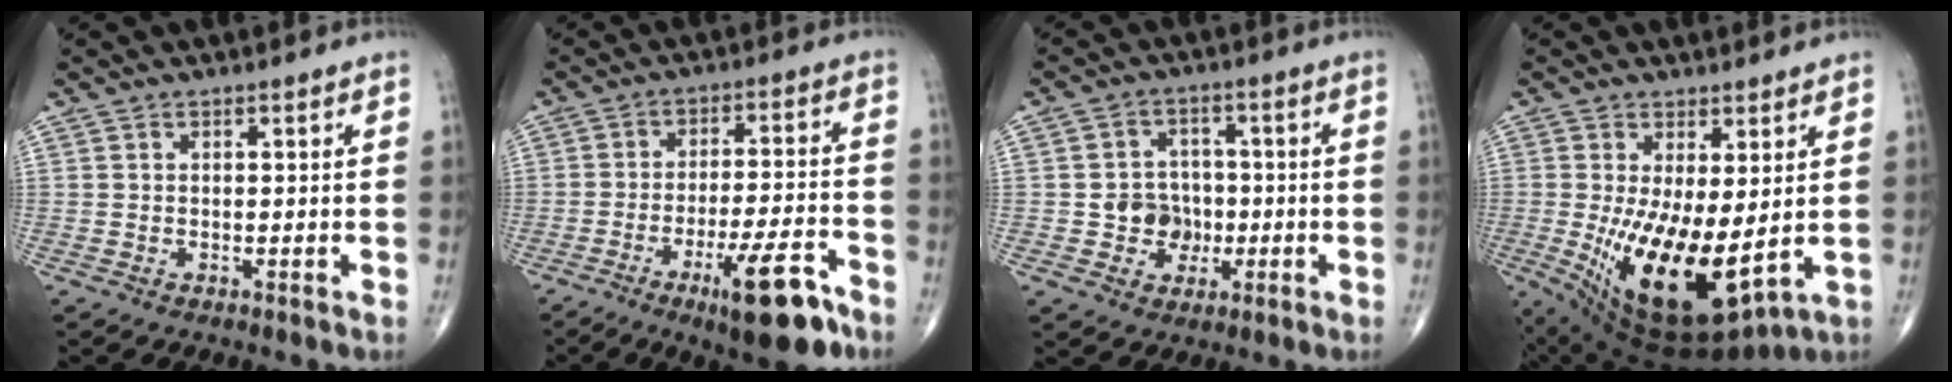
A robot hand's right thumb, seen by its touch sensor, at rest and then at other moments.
{"total": 13.7, "force": [-7.8, 3.4, 10.7], "torque": [-0.160, 0.043, -0.116]}
{"total": 7.0, "force": [-1.3, 6.2, 2.8], "torque": [-0.006, 0.016, -0.022]}
{"total": 16.7, "force": [-1.6, 7.0, 15.1], "torque": [-0.260, -0.035, 0.001]}